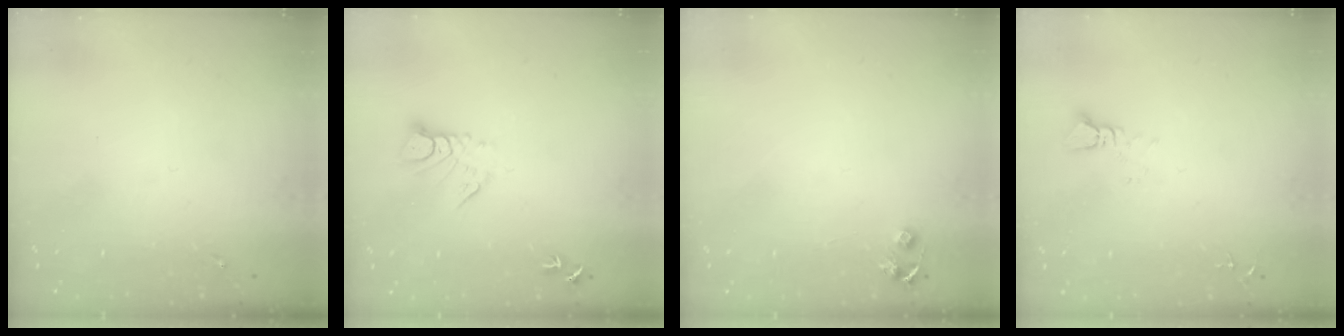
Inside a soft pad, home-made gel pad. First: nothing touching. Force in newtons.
{"total": 6.6, "press": 6.6, "slide": 0.7}
{"total": 4.8, "press": 4.8, "slide": 0.6}
{"total": 2.4, "press": 2.4, "slide": 0.1}